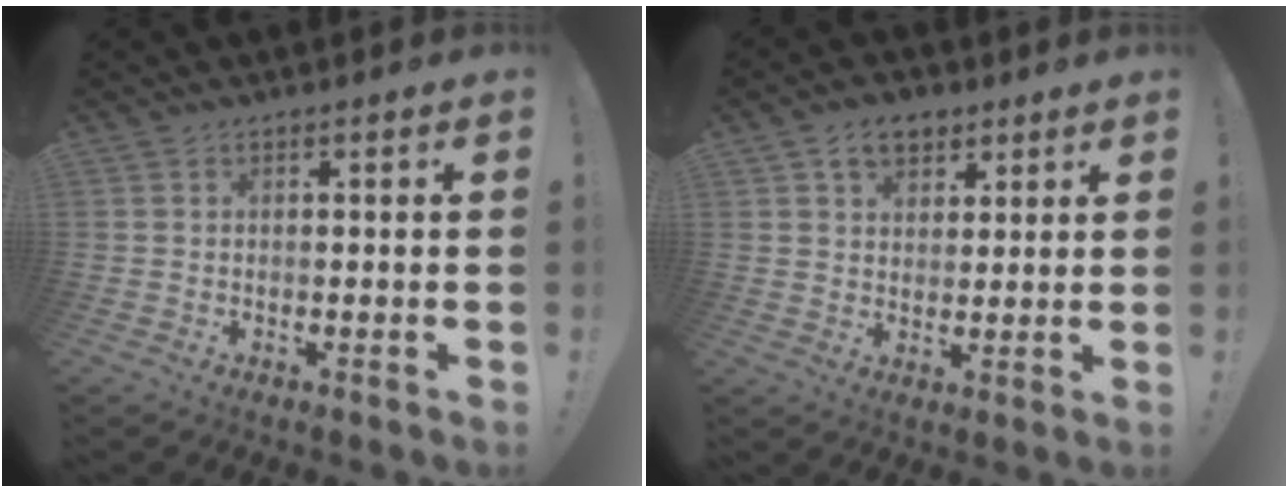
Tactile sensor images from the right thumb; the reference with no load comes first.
{"total": 7.1, "force": [4.2, 4.9, 3.0], "torque": [-0.043, -0.012, 0.078]}